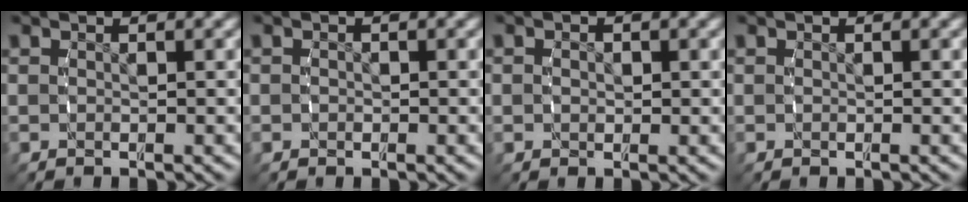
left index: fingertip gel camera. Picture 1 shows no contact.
{"total": 0.6, "force": [-0.1, 0.6, 0.0], "torque": [-0.008, 0.000, -0.003]}
{"total": 1.4, "force": [0.2, 1.2, 0.6], "torque": [-0.018, -0.002, 0.004]}
{"total": 0.0}